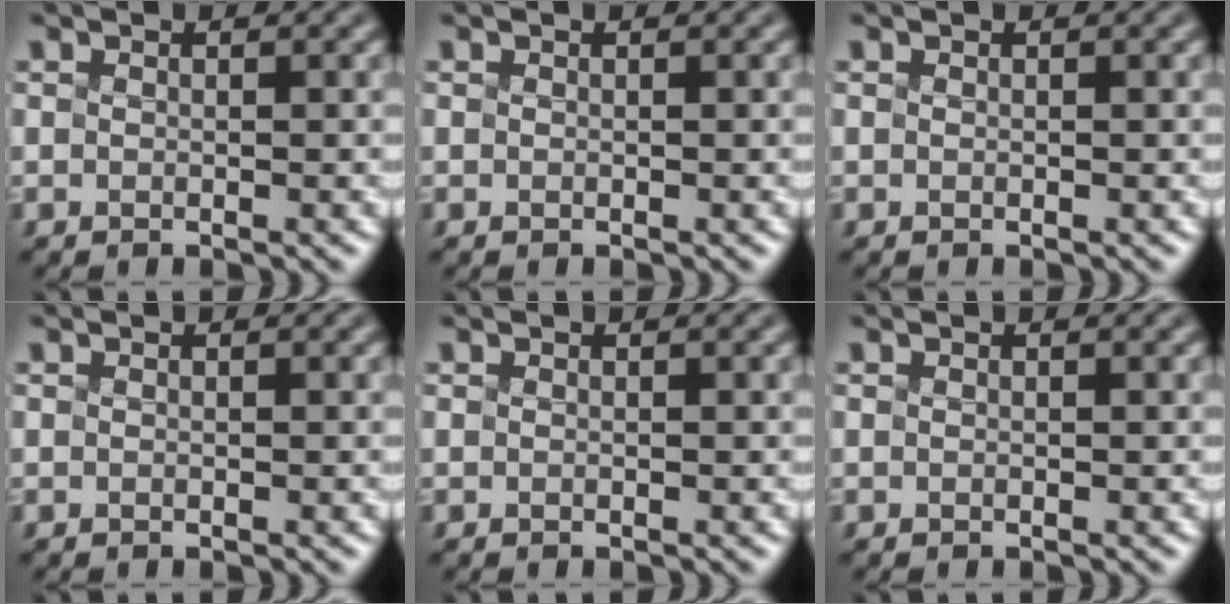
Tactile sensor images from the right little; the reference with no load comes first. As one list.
[{"total": 0.0}, {"total": 0.0}, {"total": 0.0}, {"total": 0.0}, {"total": 0.0}]